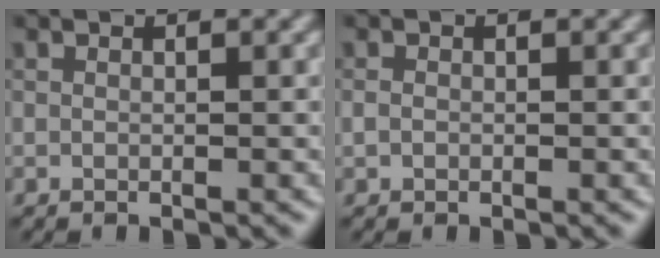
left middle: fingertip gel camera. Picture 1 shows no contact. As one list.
[{"total": 0.8, "force": [0.0, 0.7, 0.4], "torque": [-0.007, -0.002, -0.002]}]